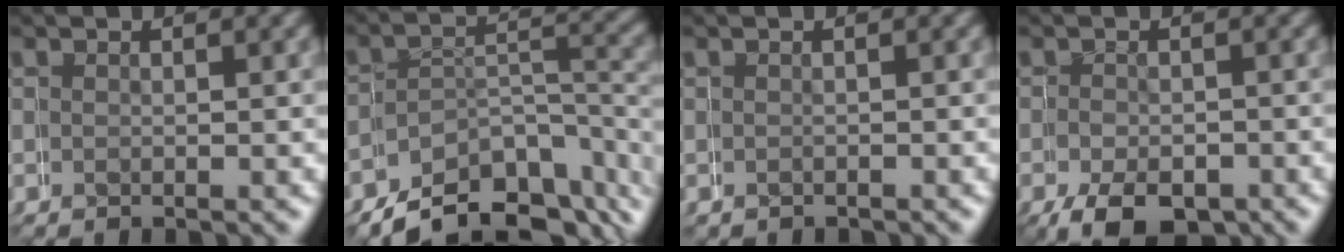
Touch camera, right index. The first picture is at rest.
{"total": 8.6, "force": [-6.6, 4.5, 3.2], "torque": [-0.023, -0.012, -0.104]}
{"total": 0.6, "force": [0.0, -0.2, -0.6], "torque": [0.005, 0.001, 0.000]}
{"total": 4.5, "force": [-3.1, 2.7, 1.7], "torque": [-0.037, -0.022, -0.038]}